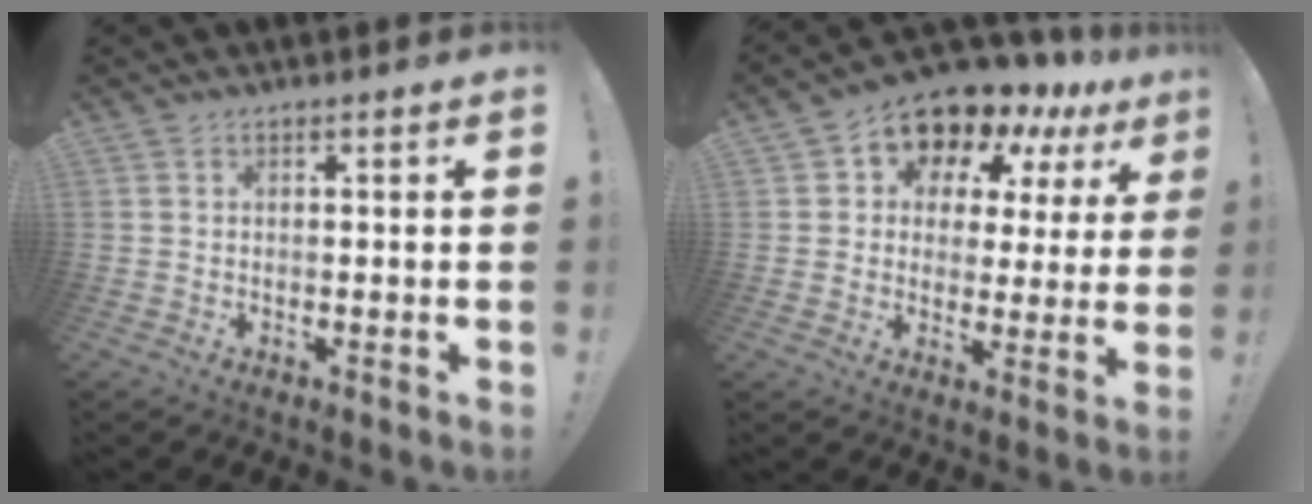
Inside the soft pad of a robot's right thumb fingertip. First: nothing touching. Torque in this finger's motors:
{"motor_torque": [0.90, 2.93, 0.36, 0.00, 0.01]}